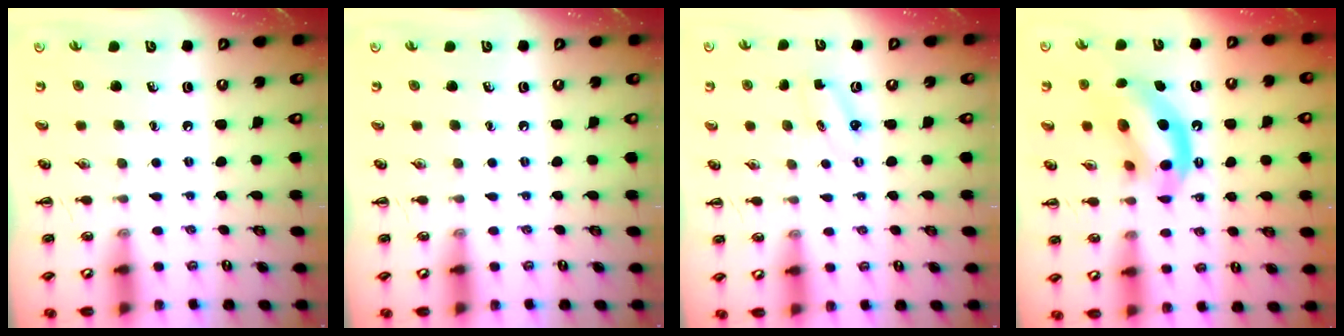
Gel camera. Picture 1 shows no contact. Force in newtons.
{"total": 0.0}
{"total": 2.2, "press": 2.1, "slide": 0.6}
{"total": 12.6, "press": 12.2, "slide": 3.2}